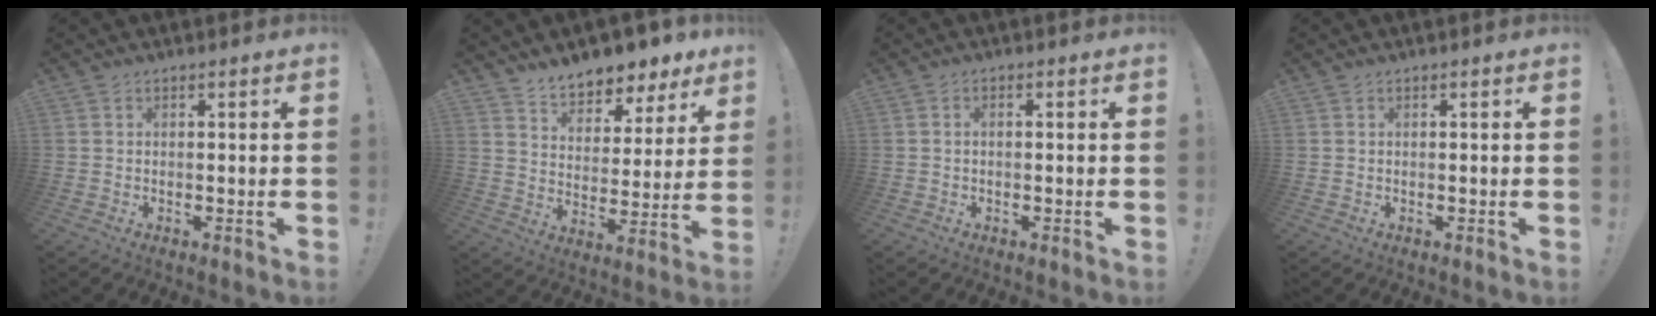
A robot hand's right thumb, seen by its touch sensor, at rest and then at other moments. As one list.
[{"total": 9.1, "force": [8.3, 3.3, 2.0], "torque": [-0.040, -0.072, 0.151]}, {"total": 0.9, "force": [-0.3, 0.4, 0.8], "torque": [-0.015, 0.002, -0.005]}, {"total": 0.0}]